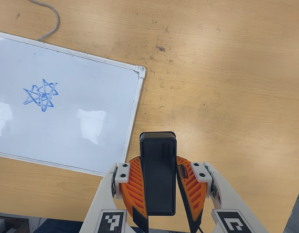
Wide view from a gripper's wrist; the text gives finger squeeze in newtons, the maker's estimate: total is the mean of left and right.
{"total": 9.7, "left": 7.8, "right": 11.6}